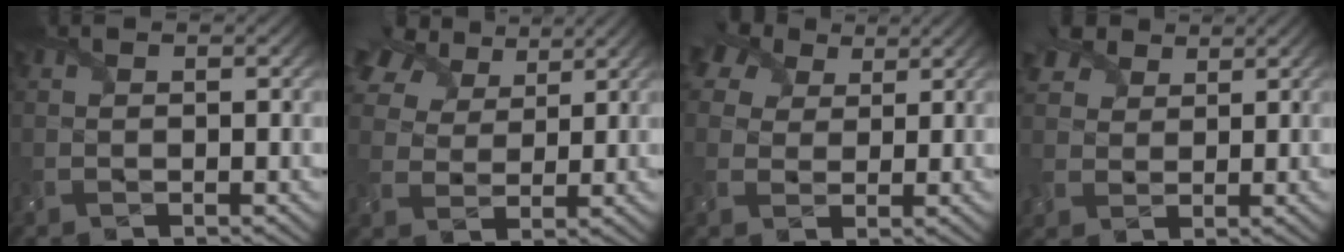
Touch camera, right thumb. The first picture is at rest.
{"total": 9.1, "force": [6.0, 5.3, 4.2], "torque": [-0.108, 0.022, 0.105]}
{"total": 7.5, "force": [4.6, 4.9, 3.4], "torque": [-0.097, 0.021, 0.070]}
{"total": 5.9, "force": [3.5, 4.2, 2.2], "torque": [-0.074, 0.014, 0.058]}